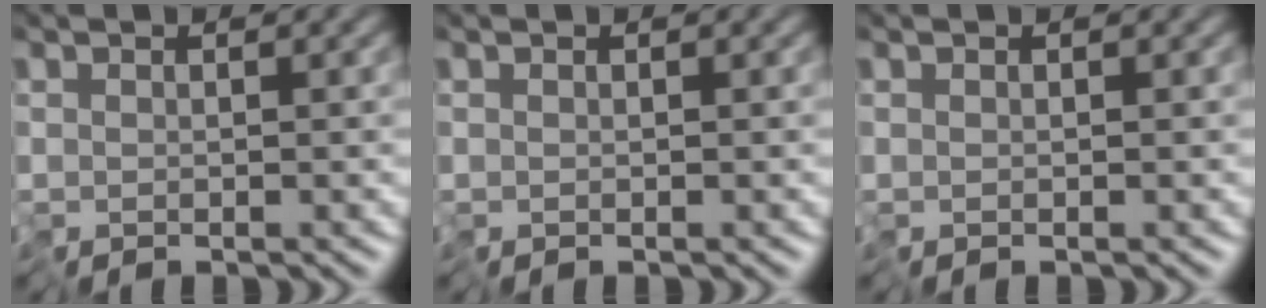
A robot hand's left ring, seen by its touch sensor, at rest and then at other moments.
{"total": 0.0}
{"total": 0.0}